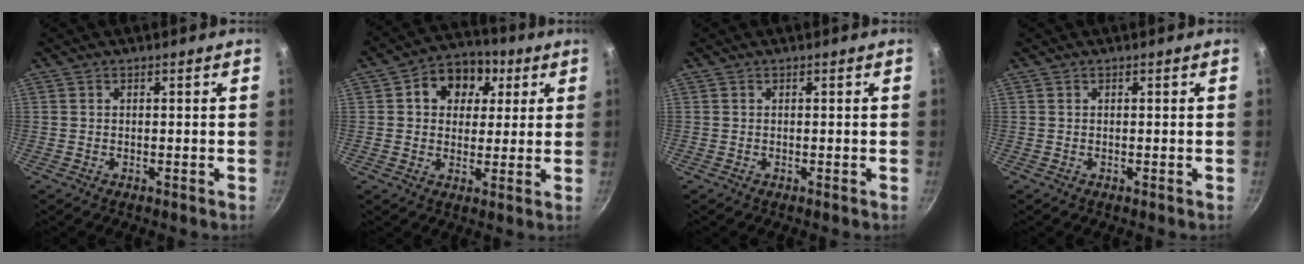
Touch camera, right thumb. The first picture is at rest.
{"total": 11.0, "force": [3.6, 8.8, 5.7], "torque": [-0.046, 0.001, 0.038]}
{"total": 0.0}
{"total": 0.0}